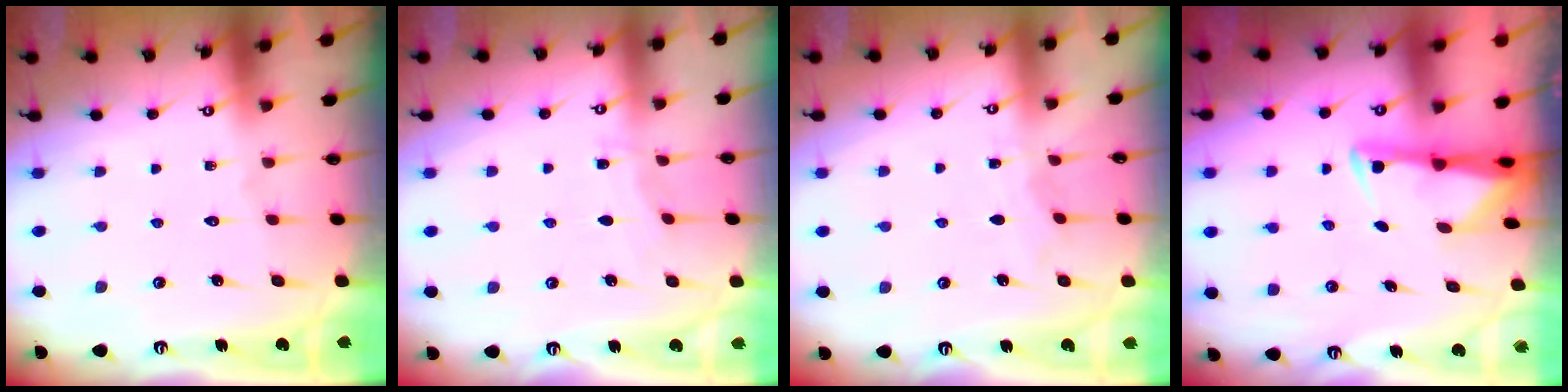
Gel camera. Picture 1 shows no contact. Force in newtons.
{"total": 2.3, "press": 2.3, "slide": 0.3}
{"total": 3.5, "press": 3.5, "slide": 0.2}
{"total": 3.1, "press": 3.1, "slide": 0.6}